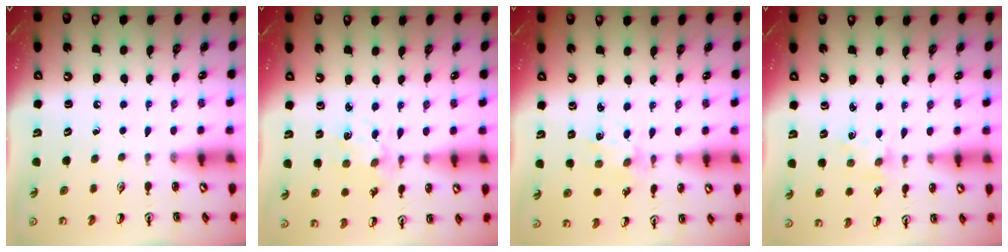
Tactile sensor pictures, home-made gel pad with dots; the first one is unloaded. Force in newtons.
{"total": 2.6, "press": 2.6, "slide": 0.4}
{"total": 1.6, "press": 1.5, "slide": 0.1}
{"total": 1.2, "press": 1.2, "slide": 0.2}